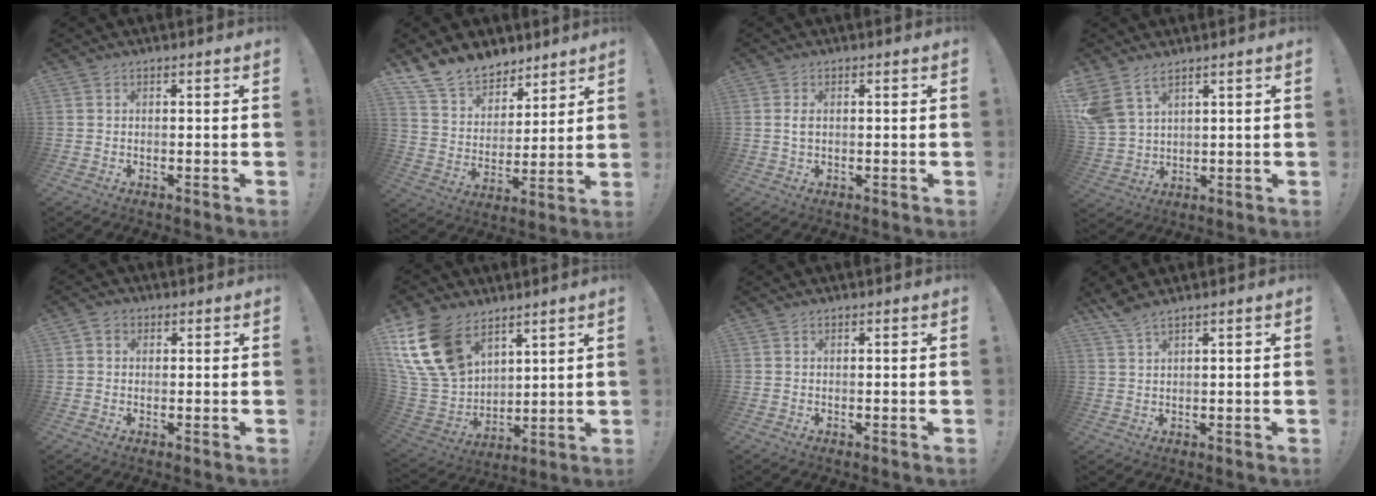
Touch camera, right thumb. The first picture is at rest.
{"total": 13.7, "force": [10.9, 7.7, 3.2], "torque": [-0.067, -0.080, 0.210]}
{"total": 1.8, "force": [0.2, 1.2, 1.3], "torque": [-0.026, 0.005, 0.002]}
{"total": 7.9, "force": [5.6, 4.1, 3.8], "torque": [-0.081, -0.023, 0.113]}
{"total": 2.4, "force": [0.9, 2.0, 0.9], "torque": [-0.011, -0.003, 0.015]}
{"total": 20.7, "force": [11.5, 13.1, 11.2], "torque": [-0.233, -0.054, 0.223]}
{"total": 0.0}
{"total": 3.7, "force": [3.0, 0.1, 2.1], "torque": [-0.046, -0.016, 0.054]}